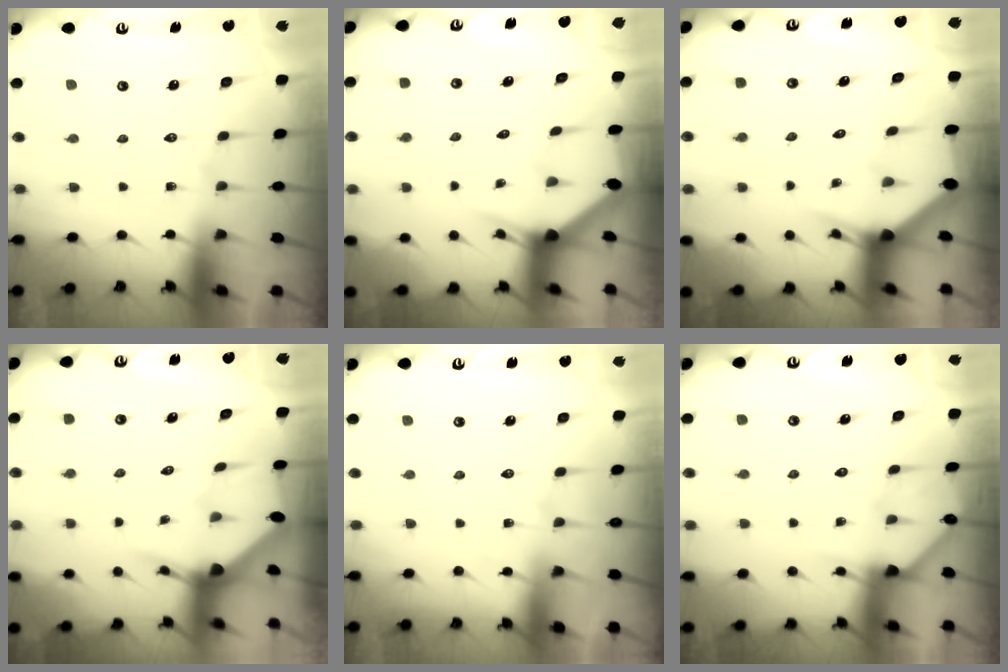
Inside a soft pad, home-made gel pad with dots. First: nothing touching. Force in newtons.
{"total": 2.9, "press": 2.9, "slide": 0.1}
{"total": 2.9, "press": 2.9, "slide": 0.1}
{"total": 3.2, "press": 3.2, "slide": 0.3}
{"total": 2.3, "press": 2.3, "slide": 0.3}
{"total": 4.3, "press": 4.3, "slide": 0.2}